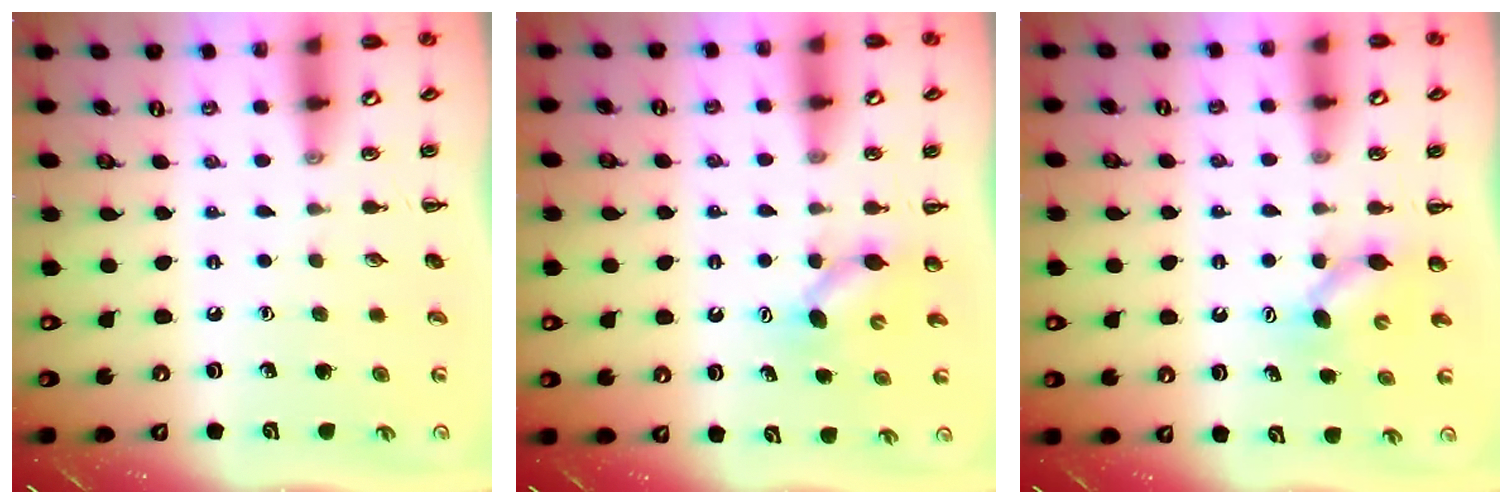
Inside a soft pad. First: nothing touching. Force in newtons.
{"total": 5.0, "press": 5.0, "slide": 0.4}
{"total": 5.0, "press": 5.0, "slide": 0.4}